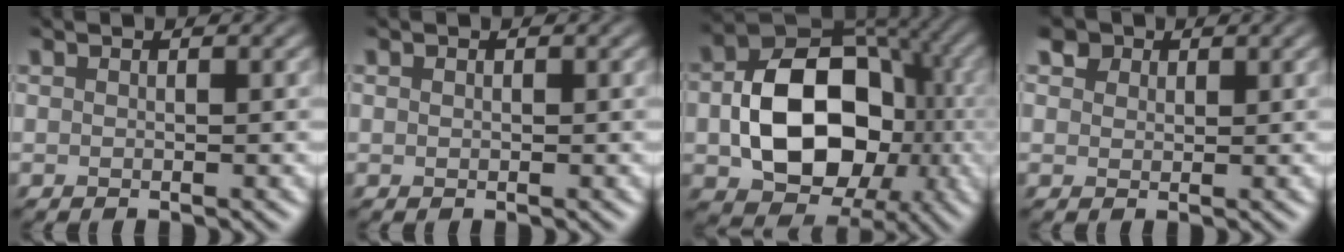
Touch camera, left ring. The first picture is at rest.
{"total": 0.0}
{"total": 11.7, "force": [-2.8, 8.2, 7.9], "torque": [-0.116, 0.005, -0.055]}
{"total": 3.3, "force": [1.9, 2.2, 1.4], "torque": [-0.042, 0.002, 0.031]}